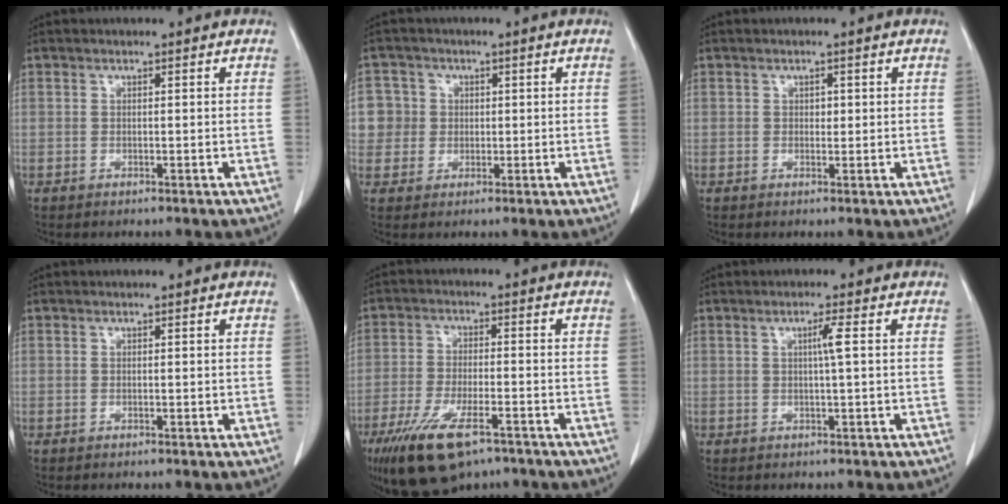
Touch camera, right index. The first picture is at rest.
{"total": 5.4, "force": [0.6, 5.4, 0.2], "torque": [0.003, 0.018, 0.014]}
{"total": 1.0, "force": [0.2, 0.8, 0.6], "torque": [-0.005, 0.001, 0.002]}
{"total": 0.0}
{"total": 12.1, "force": [-7.7, 3.8, 8.4], "torque": [-0.155, -0.020, -0.130]}
{"total": 2.3, "force": [0.4, -0.5, 2.2], "torque": [-0.037, 0.000, 0.007]}